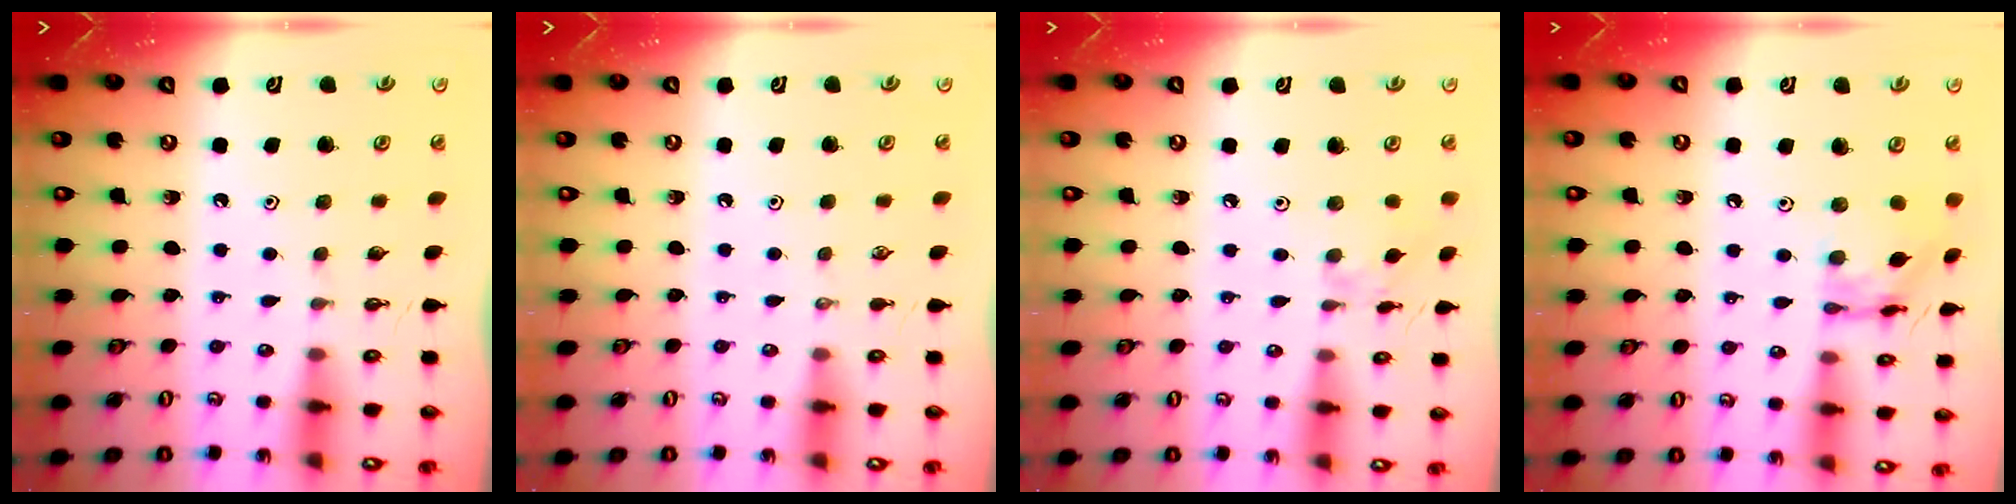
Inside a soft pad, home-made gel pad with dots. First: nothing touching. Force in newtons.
{"total": 0.0}
{"total": 2.0, "press": 2.0, "slide": 0.4}
{"total": 10.9, "press": 10.8, "slide": 0.9}